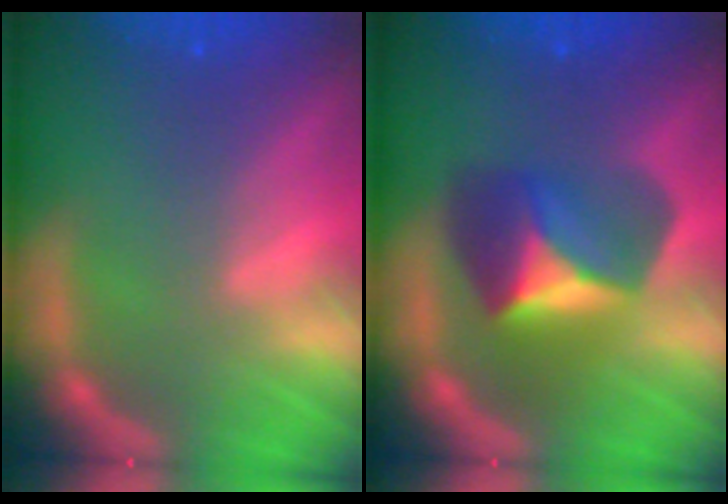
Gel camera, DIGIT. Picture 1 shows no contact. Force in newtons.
{"total": 6.4}